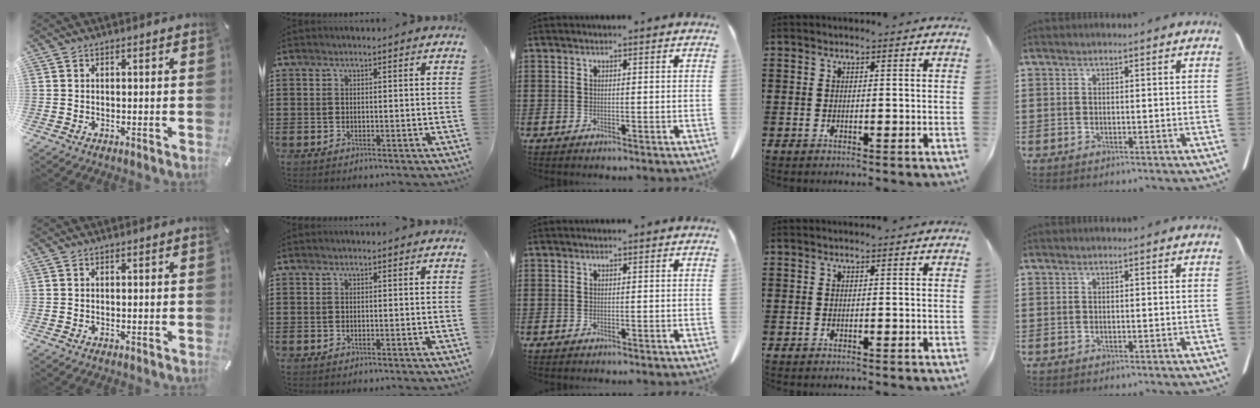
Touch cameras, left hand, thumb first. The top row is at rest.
{}